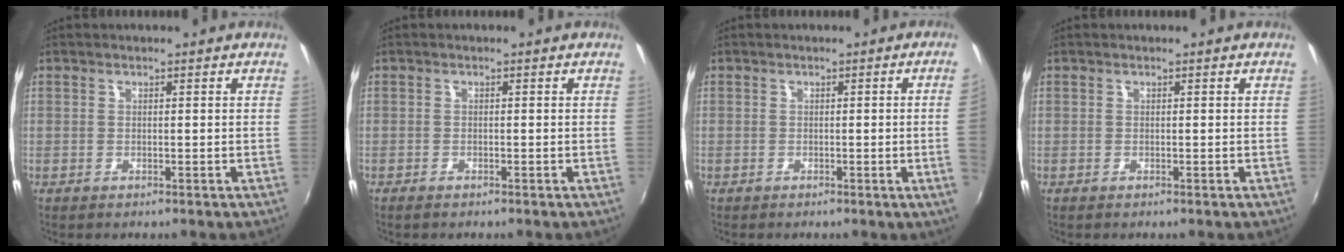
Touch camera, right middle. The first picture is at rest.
{"total": 1.2, "force": [-1.0, 0.4, 0.5], "torque": [-0.012, -0.005, -0.019]}
{"total": 3.1, "force": [-0.1, -1.7, 2.6], "torque": [-0.039, -0.012, 0.004]}
{"total": 0.0}